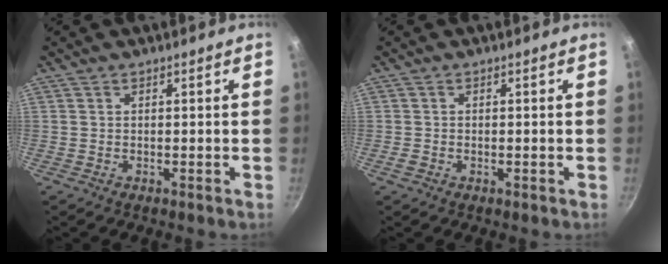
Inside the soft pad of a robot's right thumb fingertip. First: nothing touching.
{"total": 1.2, "force": [-0.4, 0.8, 0.7], "torque": [-0.013, 0.003, -0.010]}